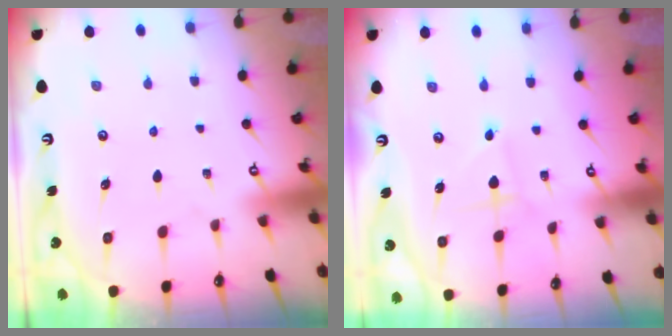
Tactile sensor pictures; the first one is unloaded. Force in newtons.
{"total": 2.2, "press": 2.1, "slide": 0.3}